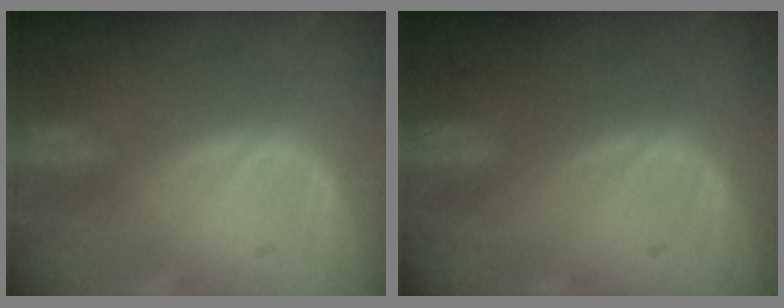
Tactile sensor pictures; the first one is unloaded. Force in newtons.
{"total": 0.0}